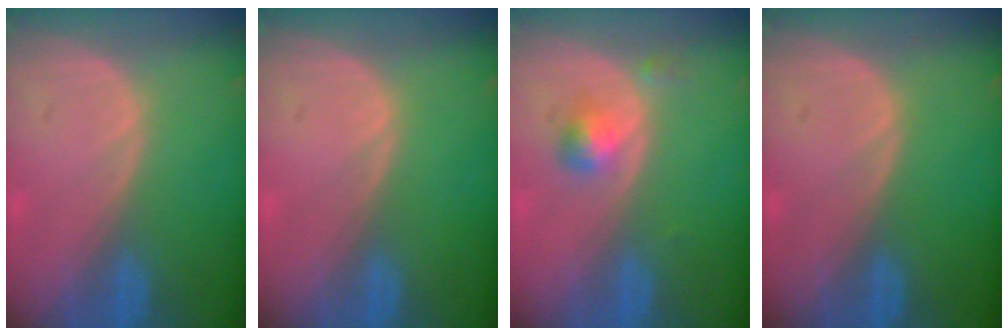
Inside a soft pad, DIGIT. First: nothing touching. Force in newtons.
{"total": 0.0}
{"total": 2.8, "press": 2.7, "slide": 0.2}
{"total": 0.0}